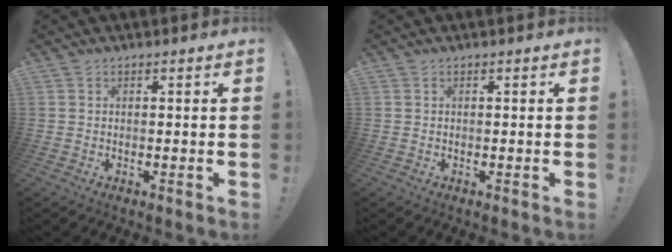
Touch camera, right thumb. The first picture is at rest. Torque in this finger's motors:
{"motor_torque": [-0.05, 0.14, 0.10, 0.00, -0.08]}